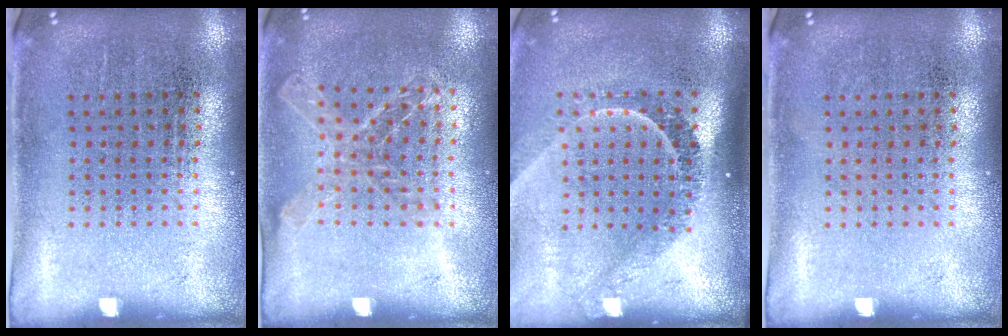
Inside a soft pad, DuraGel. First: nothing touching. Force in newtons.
{"total": 1.1, "press": 1.1, "slide": 0.0}
{"total": 2.2, "press": 1.6, "slide": 1.5}
{"total": 0.0}